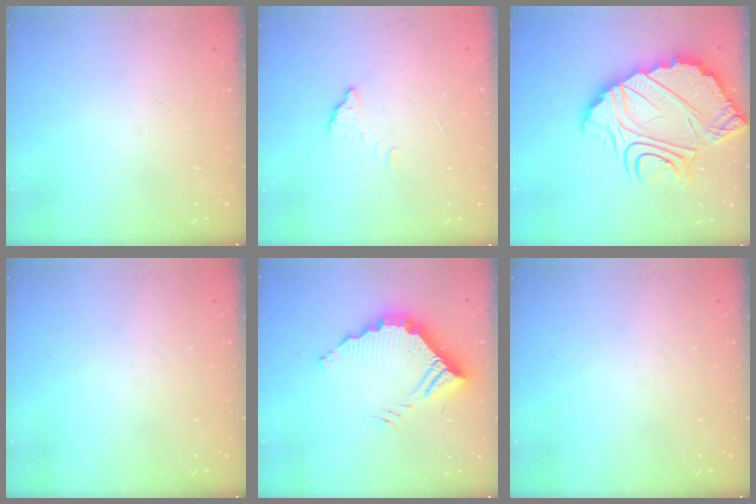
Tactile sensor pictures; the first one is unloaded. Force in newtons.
{"total": 2.7, "press": 2.7, "slide": 0.2}
{"total": 17.1, "press": 17.1, "slide": 1.4}
{"total": 0.0}
{"total": 13.4, "press": 13.4, "slide": 0.3}
{"total": 0.0}